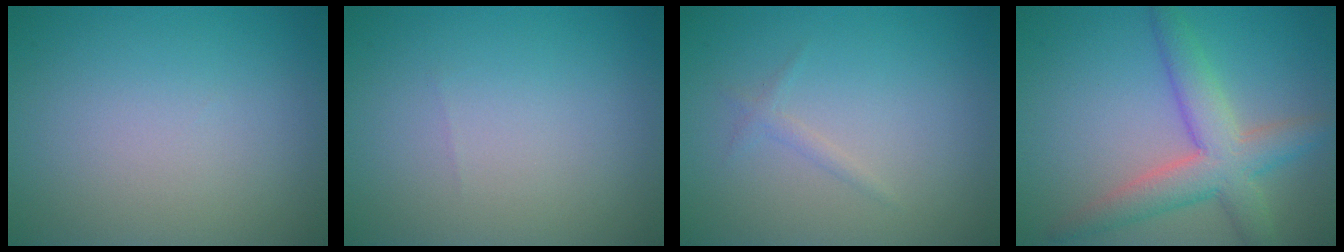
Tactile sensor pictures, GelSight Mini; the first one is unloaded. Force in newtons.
{"total": 0.0}
{"total": 0.8, "press": 0.8, "slide": 0.1}
{"total": 5.5, "press": 5.5, "slide": 0.2}